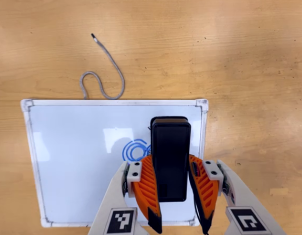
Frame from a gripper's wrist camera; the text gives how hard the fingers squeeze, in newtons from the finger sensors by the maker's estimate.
{"total": 7.1, "left": 5.3, "right": 8.9}